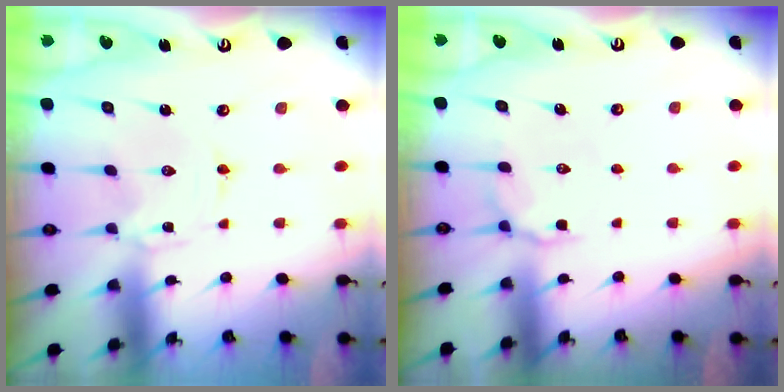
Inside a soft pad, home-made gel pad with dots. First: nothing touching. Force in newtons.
{"total": 5.1, "press": 4.9, "slide": 1.4}